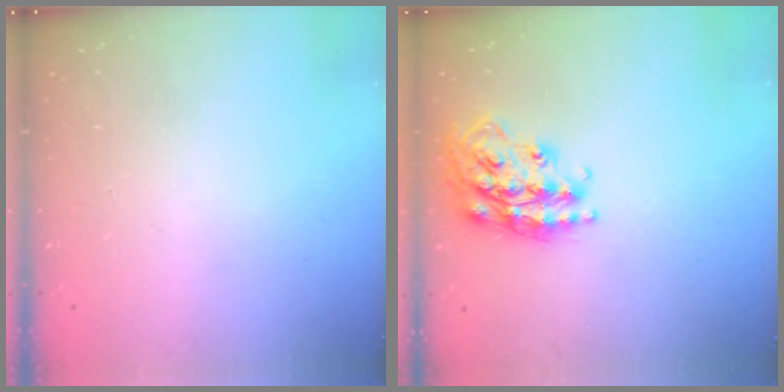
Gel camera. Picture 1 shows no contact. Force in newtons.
{"total": 19.4, "press": 19.4, "slide": 1.4}